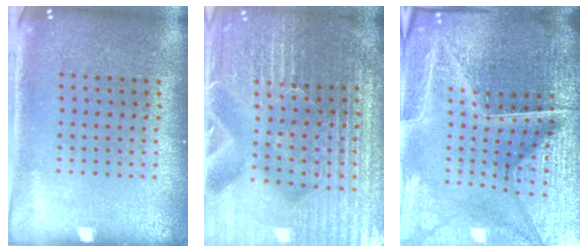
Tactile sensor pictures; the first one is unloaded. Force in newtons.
{"total": 6.1, "press": 5.5, "slide": 2.7}
{"total": 6.8, "press": 6.0, "slide": 3.2}